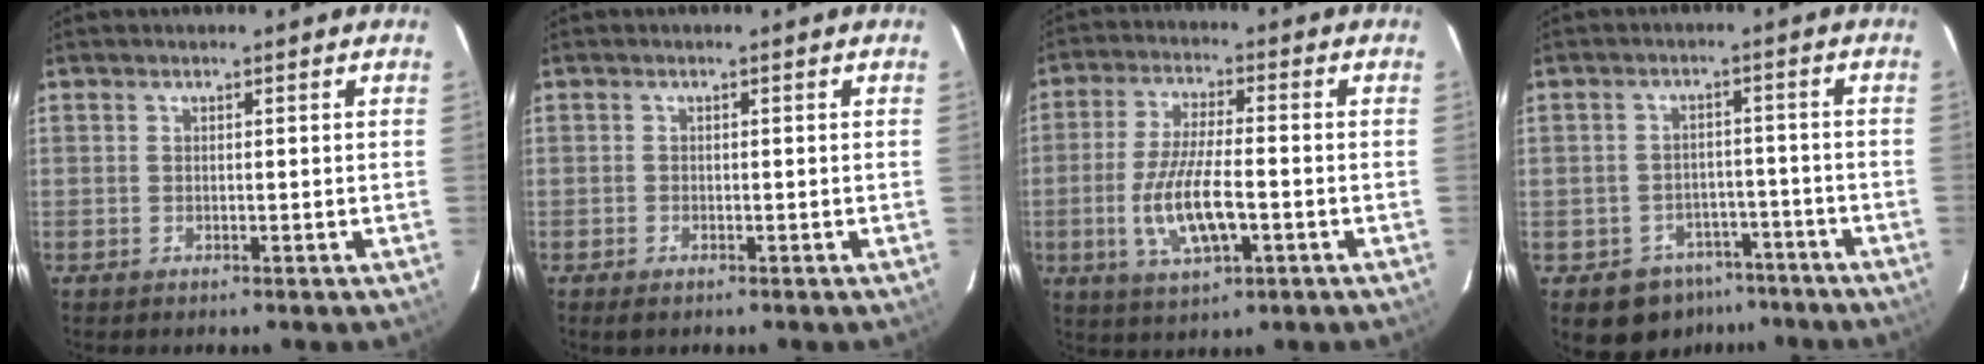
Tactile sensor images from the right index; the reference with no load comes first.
{"total": 1.2, "force": [-0.9, 0.6, 0.6], "torque": [-0.011, -0.004, -0.018]}
{"total": 11.3, "force": [-3.1, 3.4, 10.4], "torque": [-0.209, -0.010, -0.054]}
{"total": 8.0, "force": [-5.2, 5.9, 1.6], "torque": [-0.037, 0.029, -0.055]}